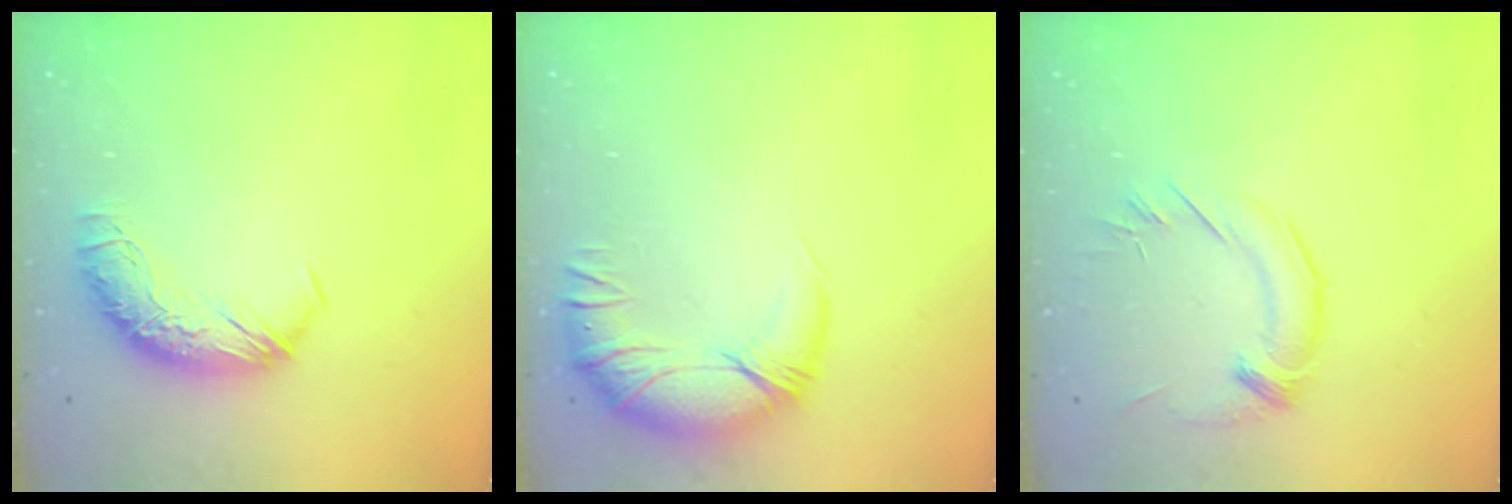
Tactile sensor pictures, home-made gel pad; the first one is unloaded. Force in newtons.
{"total": 3.5, "press": 0.1, "slide": 3.5}
{"total": 1.3, "press": 0.5, "slide": 1.2}